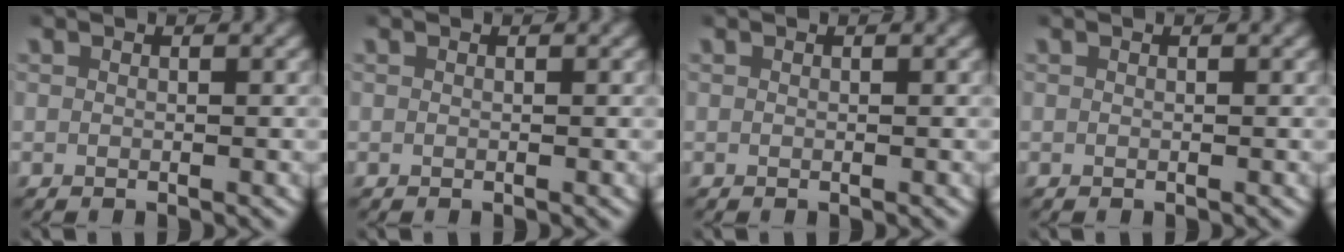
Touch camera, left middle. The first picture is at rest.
{"total": 0.0}
{"total": 0.0}
{"total": 0.0}